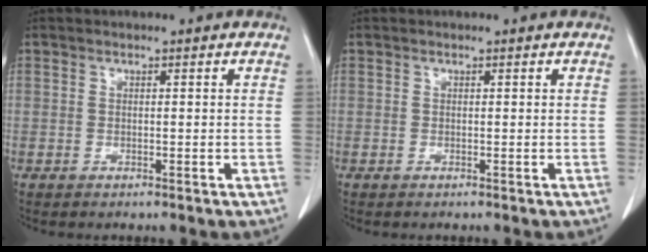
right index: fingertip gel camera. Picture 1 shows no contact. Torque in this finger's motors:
{"motor_torque": [-0.05, 0.02, -0.01, 0.00]}